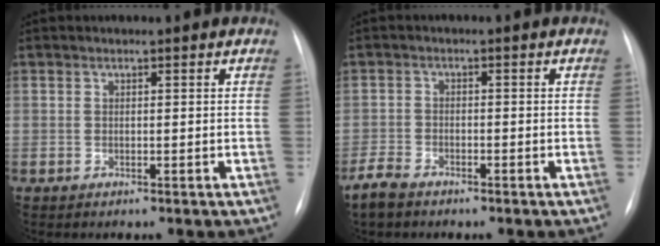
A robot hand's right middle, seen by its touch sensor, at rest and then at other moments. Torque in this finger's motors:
{"motor_torque": [0.19, -0.41, 0.02, 0.04]}